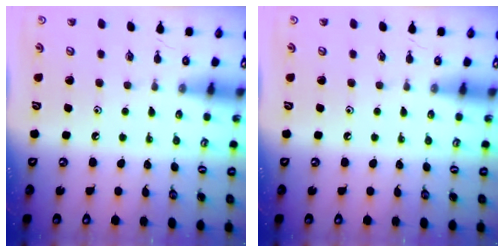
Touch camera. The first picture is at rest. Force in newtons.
{"total": 0.0}